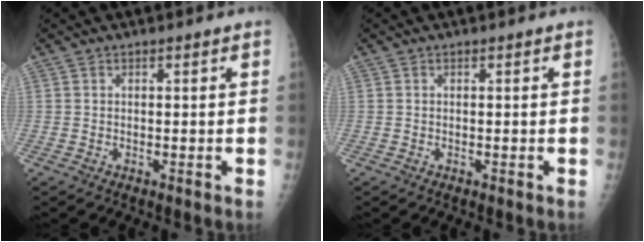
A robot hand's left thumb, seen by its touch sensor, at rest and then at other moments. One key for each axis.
{"total": 0.0}